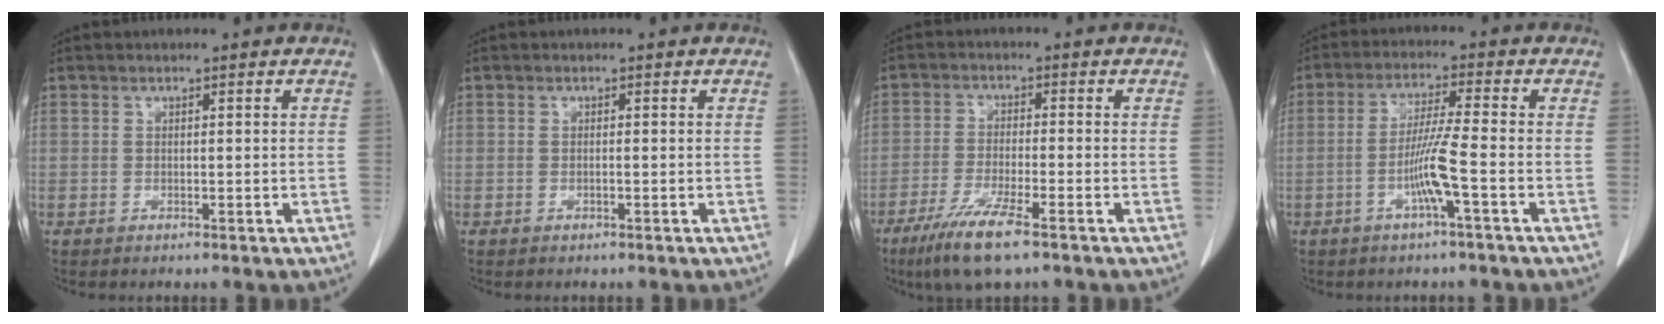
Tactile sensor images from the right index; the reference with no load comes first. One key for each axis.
{"total": 0.0}
{"total": 8.1, "fx": -5.3, "fy": 0.5, "fz": 6.2, "tx": -0.123, "ty": -0.022, "tz": -0.093}
{"total": 6.4, "fx": -2.2, "fy": -1.0, "fz": 5.9, "tx": -0.118, "ty": -0.002, "tz": -0.044}